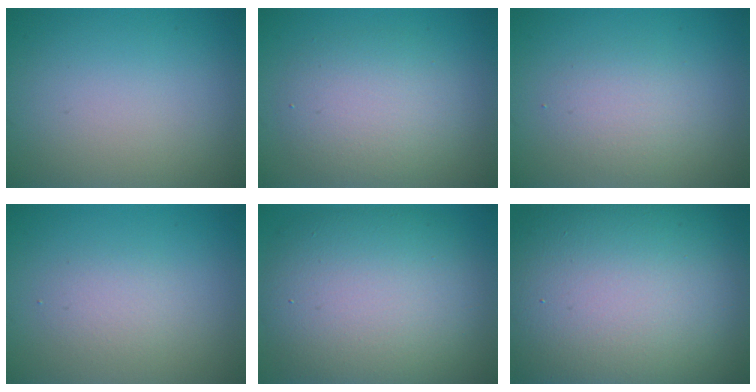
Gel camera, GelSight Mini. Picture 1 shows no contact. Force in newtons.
{"total": 4.3, "press": 4.3, "slide": 0.2}
{"total": 2.3, "press": 2.3, "slide": 0.2}
{"total": 1.7, "press": 1.7, "slide": 0.2}
{"total": 11.3, "press": 11.3, "slide": 0.8}
{"total": 20.1, "press": 20.0, "slide": 1.2}